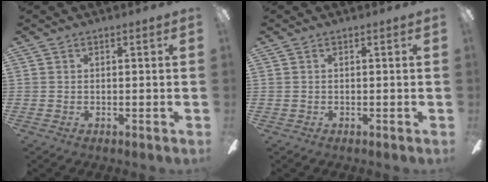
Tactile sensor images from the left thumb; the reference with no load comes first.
{"total": 0.0}